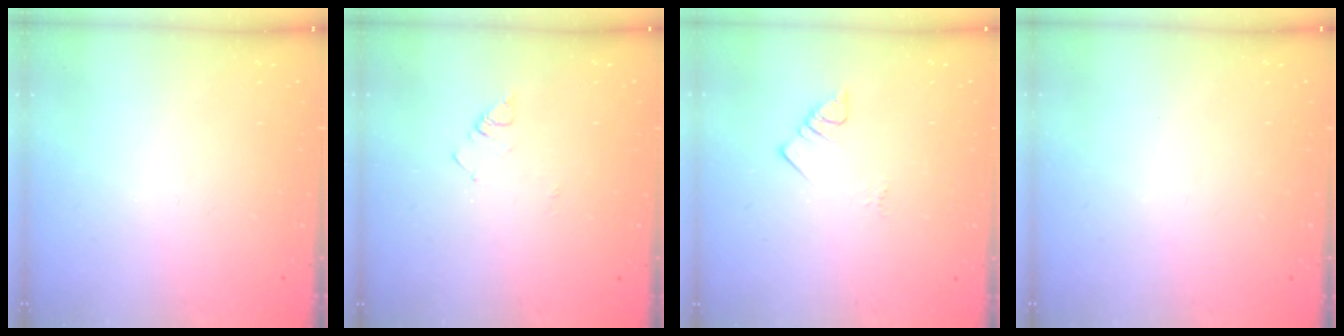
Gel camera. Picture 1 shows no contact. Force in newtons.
{"total": 3.1, "press": 3.1, "slide": 0.5}
{"total": 3.1, "press": 3.1, "slide": 0.4}
{"total": 0.0}